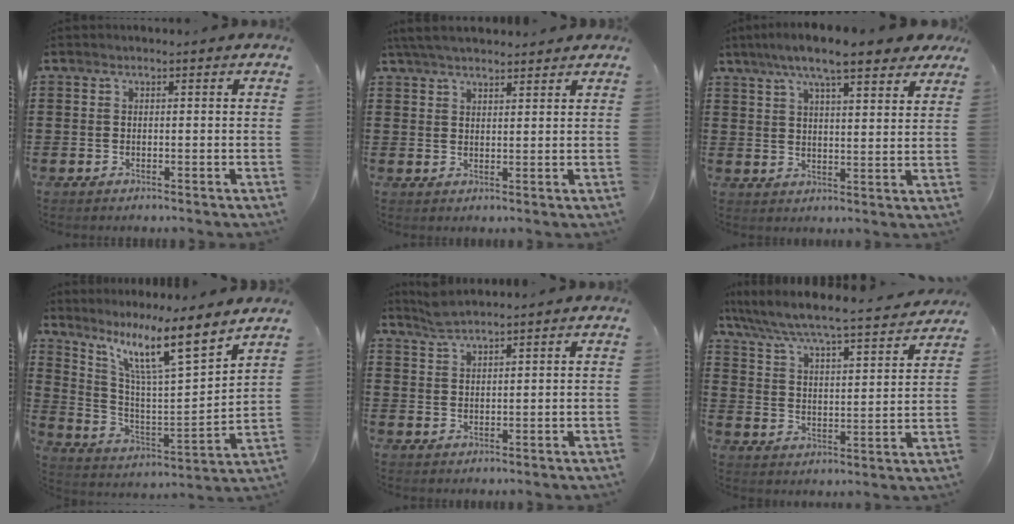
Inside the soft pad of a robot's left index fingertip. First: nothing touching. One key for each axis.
{"total": 4.0, "fx": 3.6, "fy": 0.6, "fz": 1.6, "tx": -0.041, "ty": -0.001, "tz": 0.068}
{"total": 8.6, "fx": 6.8, "fy": 1.4, "fz": 5.1, "tx": -0.112, "ty": -0.012, "tz": 0.120}
{"total": 11.1, "fx": 8.0, "fy": 0.5, "fz": 7.6, "tx": -0.169, "ty": -0.049, "tz": 0.126}
{"total": 2.6, "fx": 2.4, "fy": 0.0, "fz": 1.0, "tx": -0.024, "ty": 0.000, "tz": 0.046}
{"total": 5.6, "fx": 5.3, "fy": -0.4, "fz": 1.8, "tx": -0.061, "ty": -0.045, "tz": 0.082}